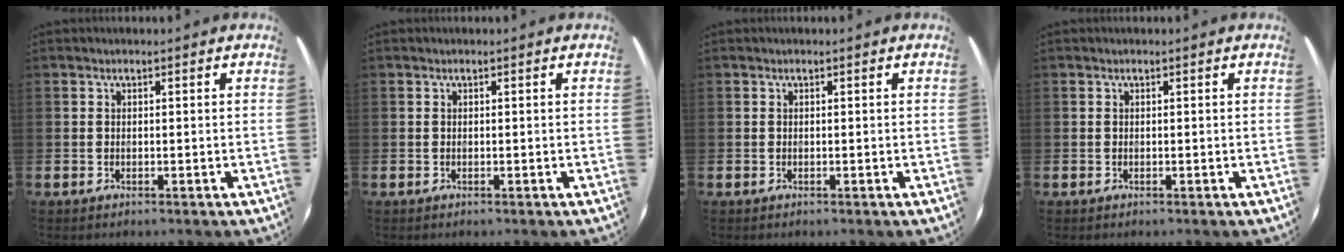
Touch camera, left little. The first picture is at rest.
{"total": 0.0}
{"total": 0.0}
{"total": 0.0}